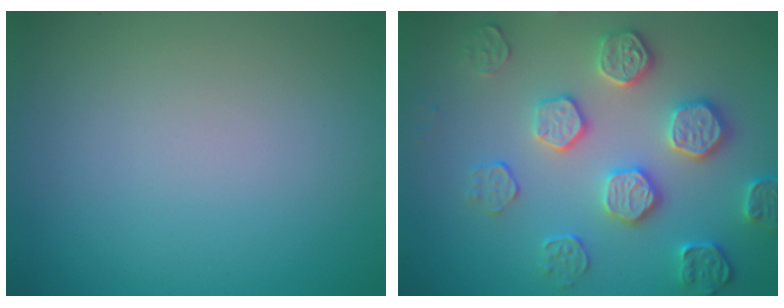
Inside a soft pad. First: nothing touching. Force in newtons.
{"total": 4.7, "press": 4.3, "slide": 1.8}